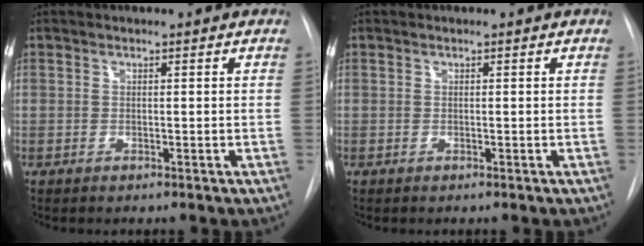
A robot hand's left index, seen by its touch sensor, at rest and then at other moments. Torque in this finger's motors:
{"motor_torque": [0.00, 0.00, 0.00, 0.00]}